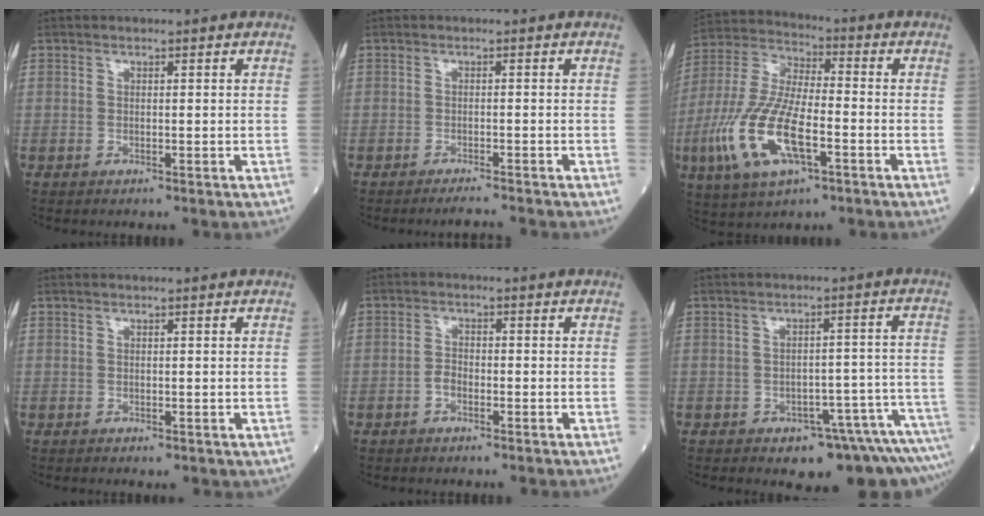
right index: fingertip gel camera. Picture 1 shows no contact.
{"total": 2.9, "force": [-2.7, -0.5, 1.0], "torque": [-0.016, -0.010, -0.038]}
{"total": 15.5, "force": [-5.1, 5.3, 13.6], "torque": [-0.303, -0.008, -0.095]}
{"total": 0.7, "force": [-0.2, 0.5, 0.5], "torque": [-0.004, -0.001, 0.002]}
{"total": 2.0, "force": [-0.9, 1.0, 1.4], "torque": [-0.023, 0.006, -0.018]}
{"total": 9.5, "force": [-8.1, 2.1, 4.6], "torque": [-0.023, 0.028, -0.104]}